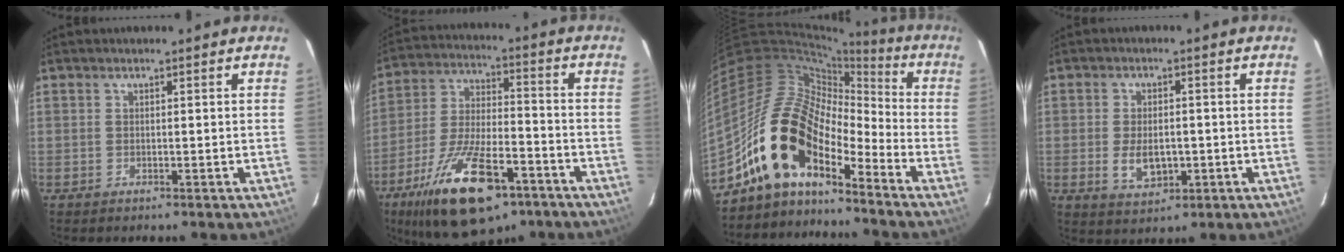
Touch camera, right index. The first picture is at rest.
{"total": 21.5, "force": [-12.7, 8.5, 15.1], "torque": [-0.287, -0.026, -0.205]}
{"total": 16.7, "force": [-11.6, 7.0, 9.8], "torque": [-0.173, 0.004, -0.237]}
{"total": 6.4, "force": [-1.3, 3.8, 4.9], "torque": [-0.098, -0.009, -0.015]}